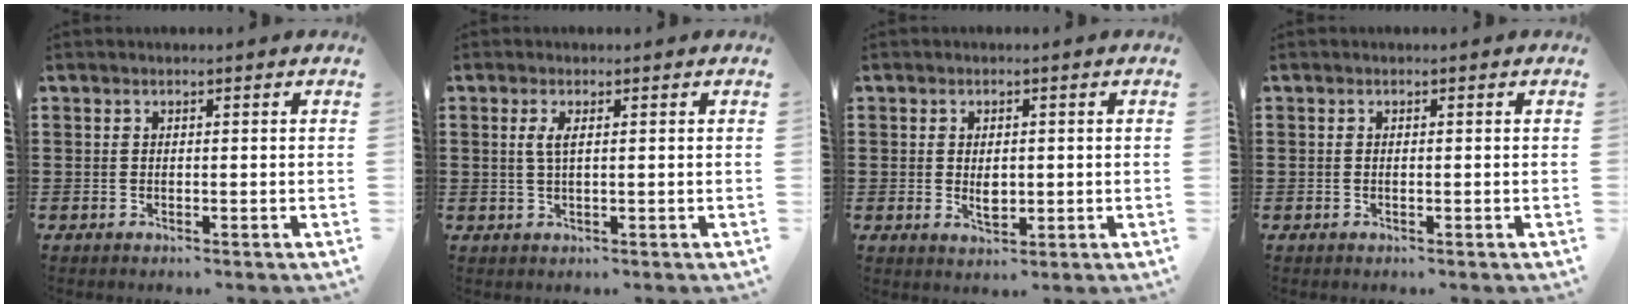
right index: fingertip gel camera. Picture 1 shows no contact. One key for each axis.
{"total": 2.0, "fx": 0.5, "fy": 0.4, "fz": 1.9, "tx": -0.040, "ty": 0.002, "tz": 0.006}
{"total": 2.7, "fx": 0.0, "fy": 1.4, "fz": 2.3, "tx": -0.035, "ty": 0.001, "tz": -0.002}
{"total": 0.0}